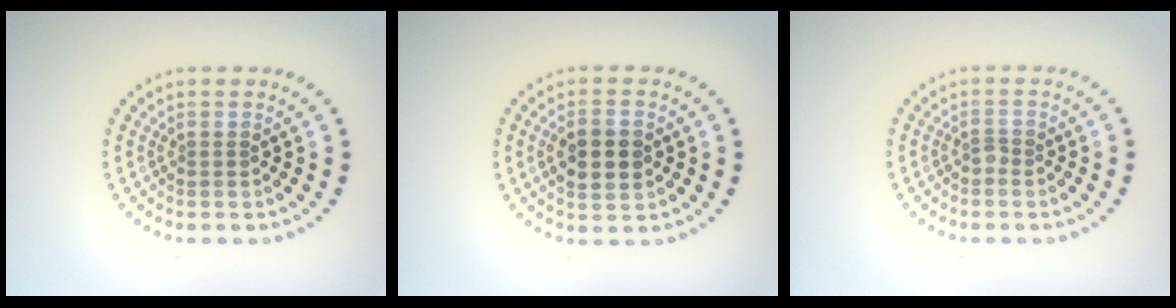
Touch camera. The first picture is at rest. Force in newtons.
{"total": 3.5, "press": 3.5, "slide": 0.2}
{"total": 0.8, "press": 0.5, "slide": 0.6}